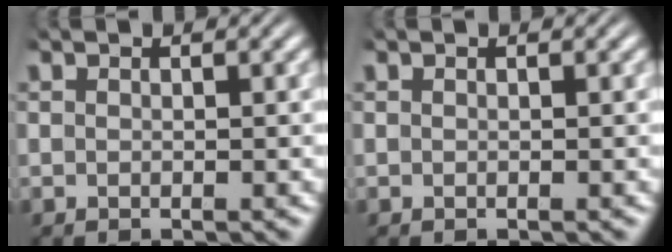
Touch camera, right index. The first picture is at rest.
{"total": 0.0}